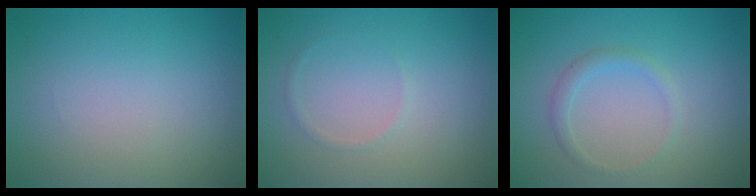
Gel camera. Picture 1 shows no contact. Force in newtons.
{"total": 0.7, "press": 0.7, "slide": 0.0}
{"total": 1.4, "press": 1.4, "slide": 0.1}